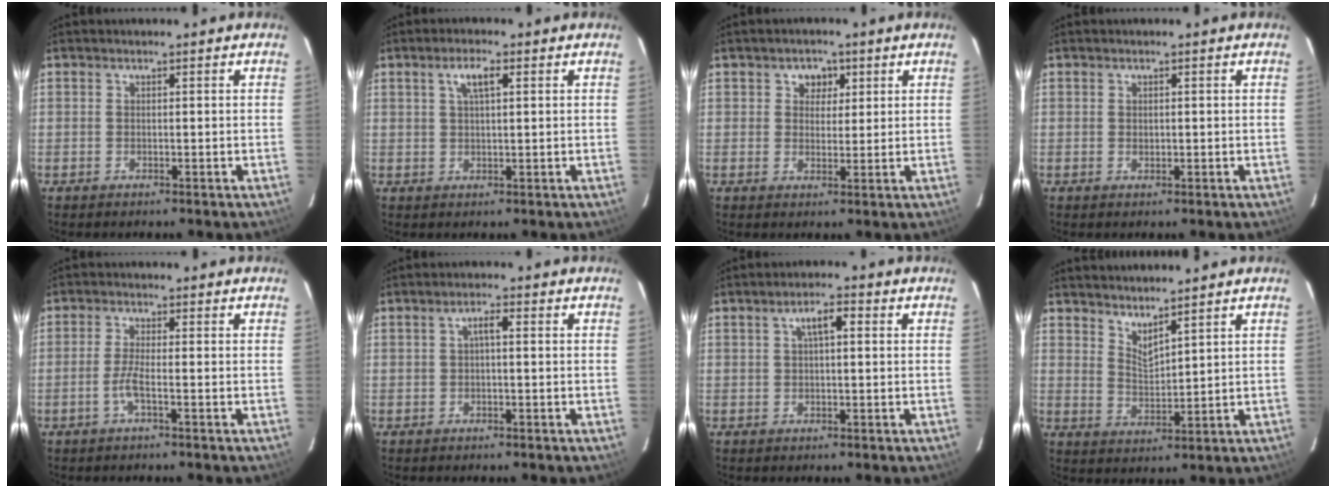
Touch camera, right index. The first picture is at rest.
{"total": 3.5, "force": [1.5, 0.6, 3.1], "torque": [-0.061, 0.006, 0.028]}
{"total": 3.2, "force": [1.5, 2.6, 1.1], "torque": [-0.007, 0.006, 0.024]}
{"total": 0.7, "force": [0.1, 0.7, 0.3], "torque": [-0.003, 0.000, 0.004]}
{"total": 2.9, "force": [-1.4, -0.1, 2.5], "torque": [-0.056, -0.001, -0.031]}
{"total": 1.8, "force": [0.1, 0.1, 1.8], "torque": [-0.035, 0.007, 0.001]}
{"total": 3.4, "force": [1.0, 0.7, 3.2], "torque": [-0.060, 0.011, 0.018]}
{"total": 4.4, "force": [4.0, 0.3, 1.9], "torque": [-0.033, -0.009, 0.070]}